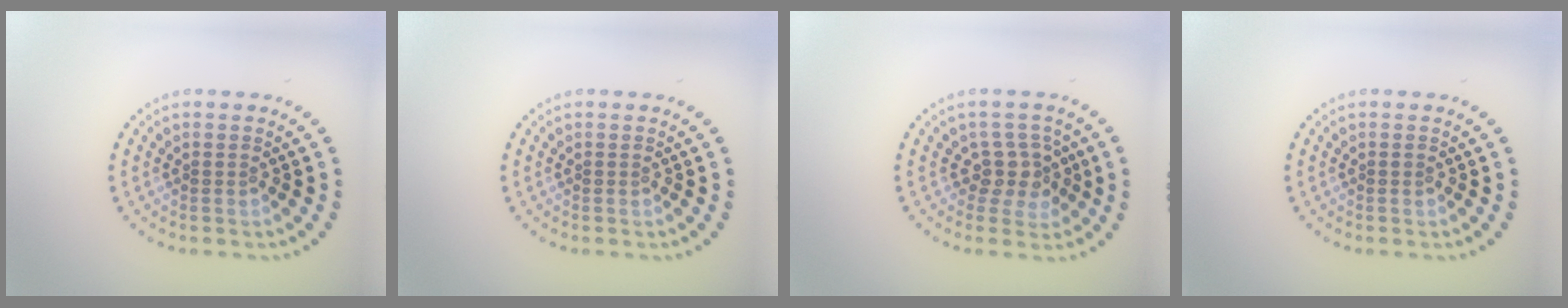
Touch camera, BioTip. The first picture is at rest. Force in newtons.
{"total": 0.0}
{"total": 2.8, "press": 2.3, "slide": 1.7}
{"total": 0.0}